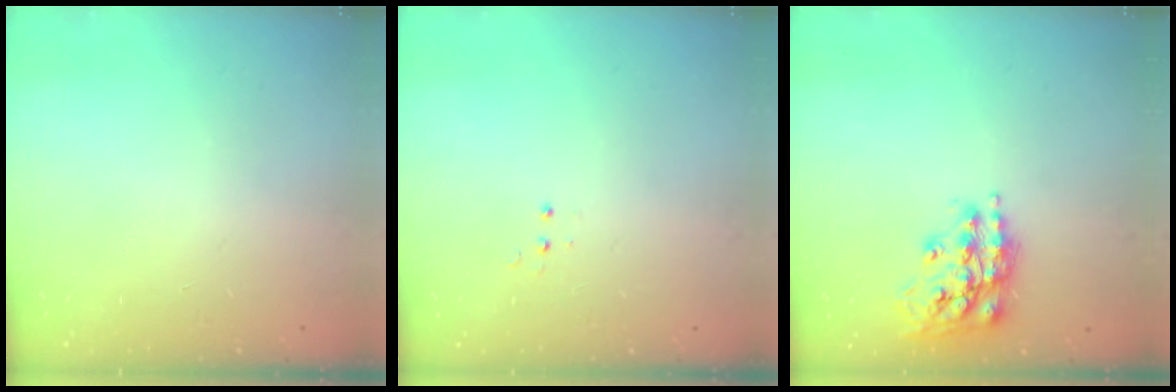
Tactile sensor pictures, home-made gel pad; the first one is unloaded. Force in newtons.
{"total": 3.4, "press": 3.3, "slide": 0.7}
{"total": 14.8, "press": 14.7, "slide": 1.5}